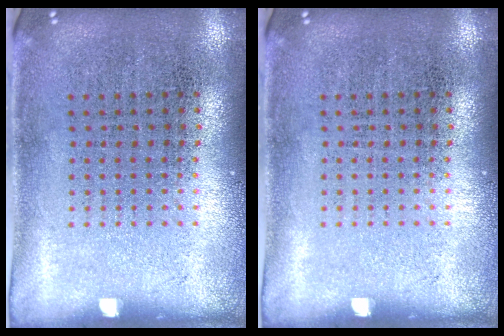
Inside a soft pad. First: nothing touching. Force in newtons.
{"total": 0.0}